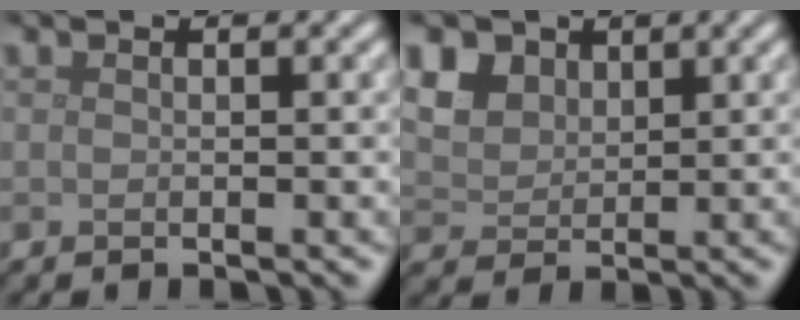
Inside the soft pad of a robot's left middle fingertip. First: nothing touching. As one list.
[{"total": 6.7, "force": [3.6, 4.8, 3.0], "torque": [-0.105, 0.014, 0.068]}]